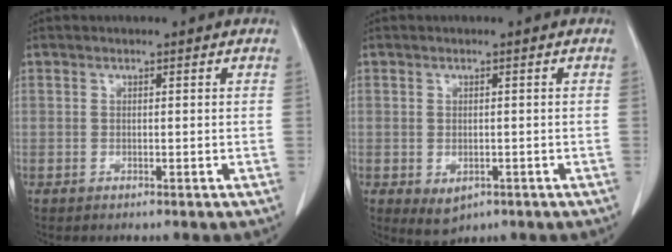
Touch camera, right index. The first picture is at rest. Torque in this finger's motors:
{"motor_torque": [0.54, -0.50, 0.06, 0.01]}